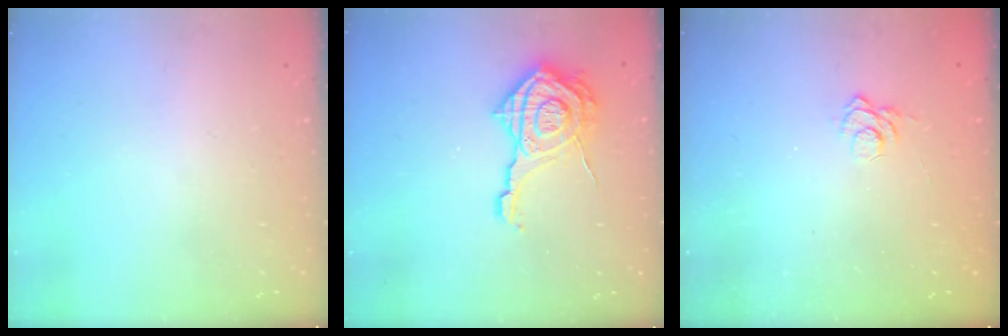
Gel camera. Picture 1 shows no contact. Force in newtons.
{"total": 15.9, "press": 15.9, "slide": 1.1}
{"total": 2.8, "press": 2.4, "slide": 1.4}